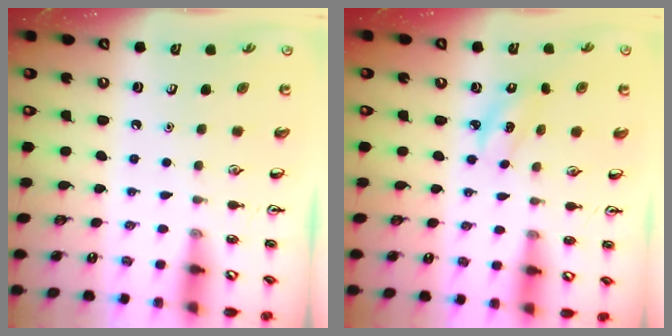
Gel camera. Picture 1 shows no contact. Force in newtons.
{"total": 2.6, "press": 2.5, "slide": 0.6}